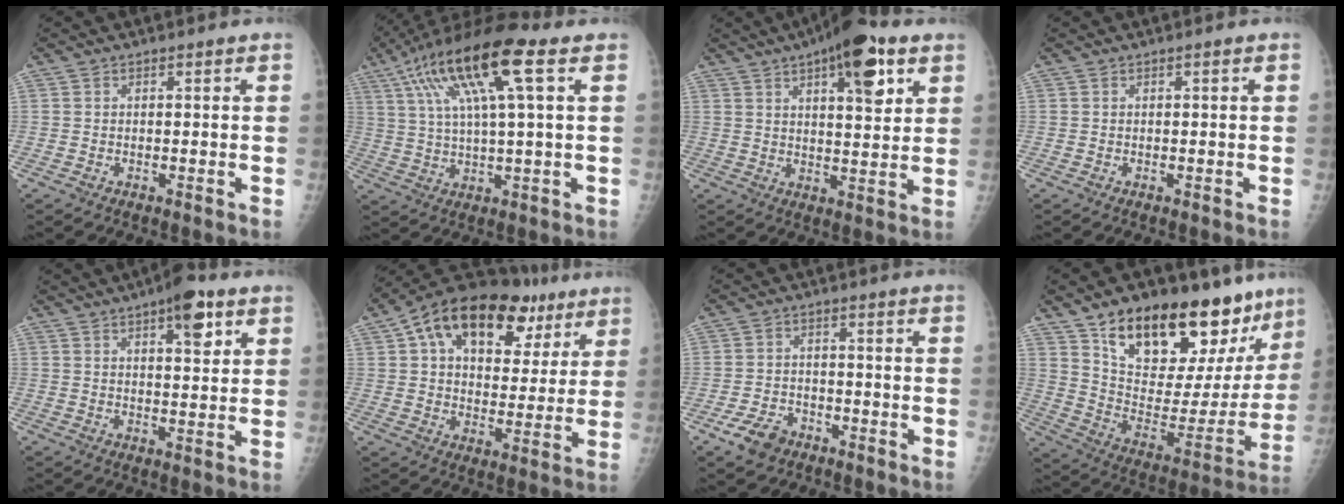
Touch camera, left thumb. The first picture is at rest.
{"total": 17.7, "force": [7.3, 3.8, 15.6], "torque": [-0.297, 0.012, 0.126]}
{"total": 13.5, "force": [6.9, 4.5, 10.6], "torque": [-0.130, -0.020, 0.097]}
{"total": 0.0}
{"total": 8.0, "force": [4.3, 3.0, 6.1], "torque": [-0.068, -0.016, 0.057]}
{"total": 23.8, "force": [11.6, 13.8, 15.5], "torque": [-0.213, 0.019, 0.183]}
{"total": 5.2, "force": [-3.3, 3.4, 2.3], "torque": [-0.040, 0.014, -0.056]}
{"total": 29.4, "force": [19.7, 12.4, 17.9], "torque": [-0.229, -0.069, 0.308]}